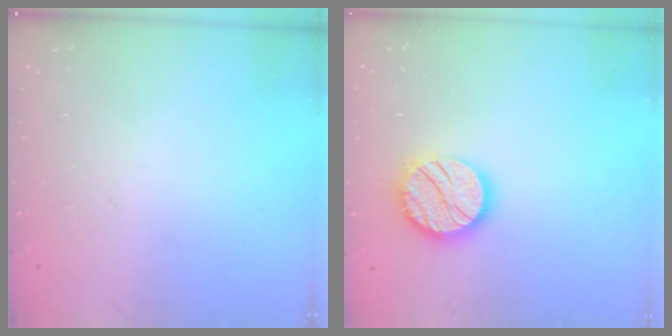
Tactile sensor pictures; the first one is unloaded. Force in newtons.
{"total": 14.9, "press": 14.9, "slide": 0.9}